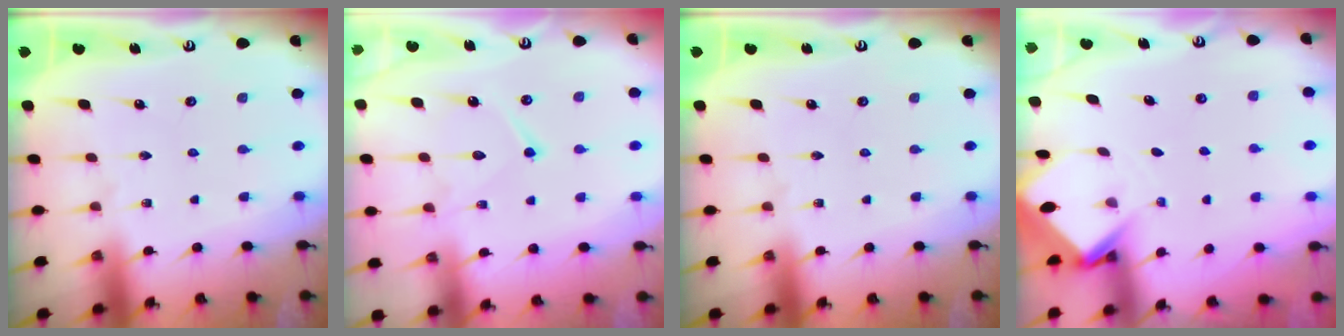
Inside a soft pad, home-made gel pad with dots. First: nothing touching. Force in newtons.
{"total": 11.1, "press": 11.1, "slide": 1.1}
{"total": 0.0}
{"total": 2.9, "press": 2.9, "slide": 0.2}